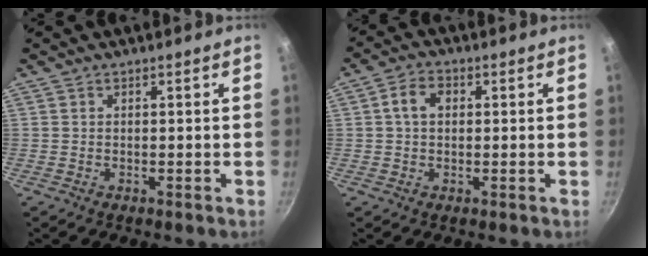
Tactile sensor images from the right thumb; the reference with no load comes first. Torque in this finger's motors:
{"motor_torque": [0.24, 1.47, 0.40, -0.19, 0.00]}